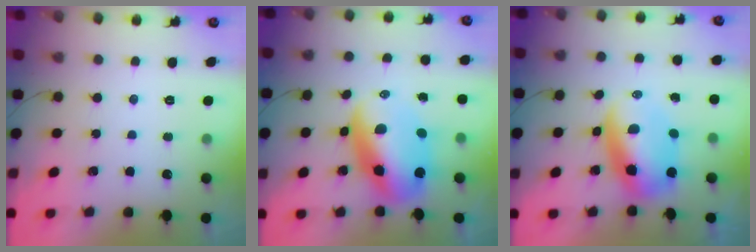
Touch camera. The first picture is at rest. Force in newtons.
{"total": 14.0, "press": 13.5, "slide": 3.5}
{"total": 9.6, "press": 9.3, "slide": 2.4}